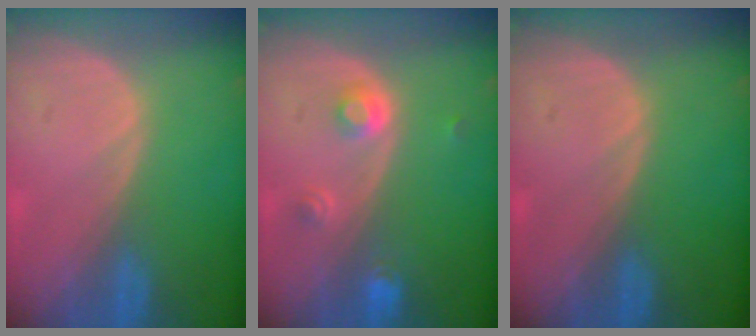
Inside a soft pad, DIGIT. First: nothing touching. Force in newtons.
{"total": 3.1, "press": 2.8, "slide": 1.2}
{"total": 0.0}